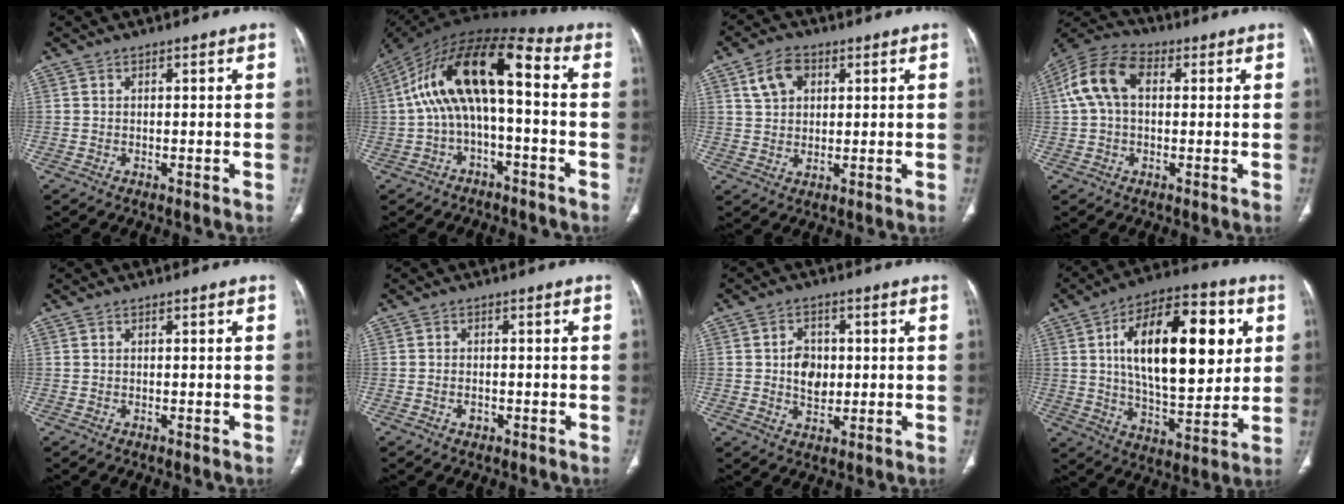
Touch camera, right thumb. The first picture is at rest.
{"total": 16.7, "force": [0.0, 7.2, 15.1], "torque": [-0.274, 0.066, -0.007]}
{"total": 6.5, "force": [2.8, 4.5, 3.8], "torque": [-0.054, -0.002, 0.051]}
{"total": 11.0, "force": [2.0, 7.1, 8.2], "torque": [-0.166, 0.035, 0.029]}
{"total": 0.0}
{"total": 1.6, "force": [-0.7, 1.2, 0.8], "torque": [-0.011, 0.006, -0.009]}
{"total": 5.9, "force": [0.3, 4.5, 3.8], "torque": [-0.040, -0.001, 0.008]}
{"total": 25.0, "force": [5.8, 11.8, 21.2], "torque": [-0.306, -0.008, 0.086]}